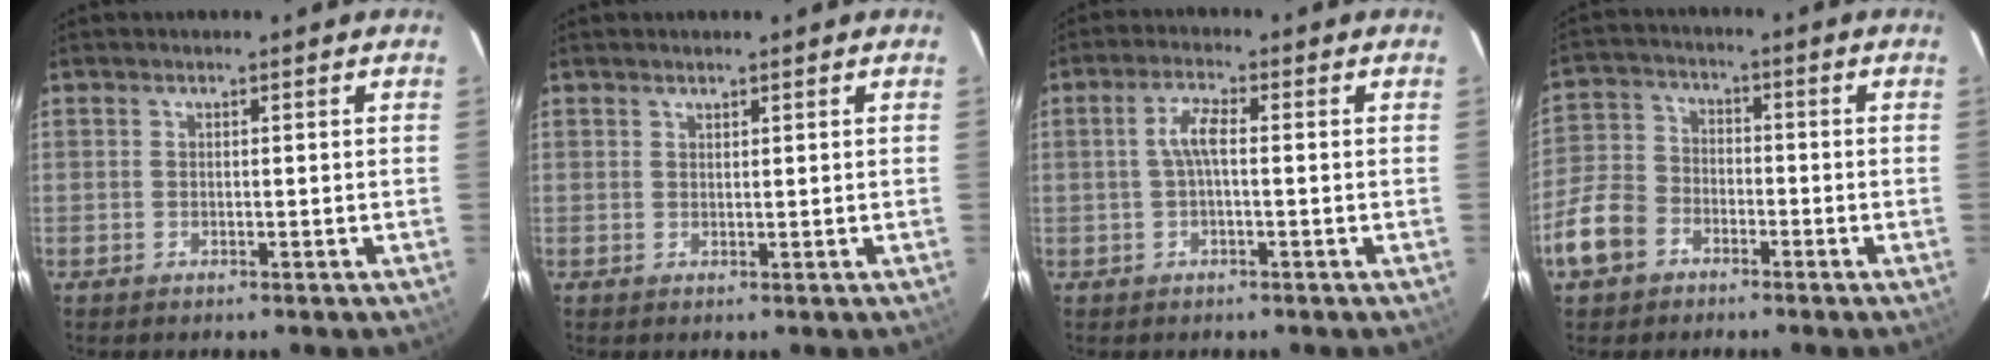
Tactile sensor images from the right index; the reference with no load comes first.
{"total": 0.8, "force": [0.7, 0.3, 0.2], "torque": [-0.003, 0.002, 0.013]}
{"total": 3.7, "force": [-0.1, 0.9, 3.6], "torque": [-0.073, 0.009, -0.001]}
{"total": 10.3, "force": [-5.4, 7.5, 4.5], "torque": [-0.111, 0.020, -0.107]}